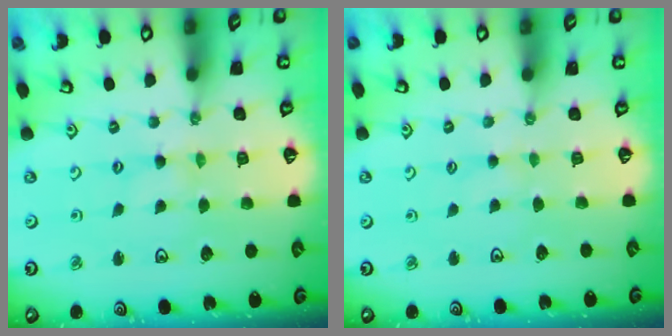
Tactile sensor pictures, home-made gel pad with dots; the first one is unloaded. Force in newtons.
{"total": 1.8, "press": 1.7, "slide": 0.3}